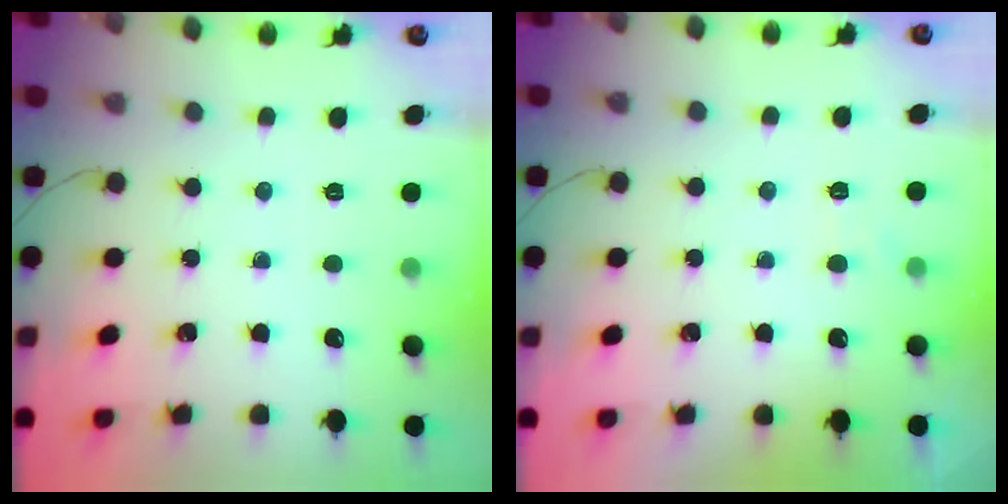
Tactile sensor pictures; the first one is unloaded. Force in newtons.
{"total": 4.2, "press": 4.1, "slide": 1.1}